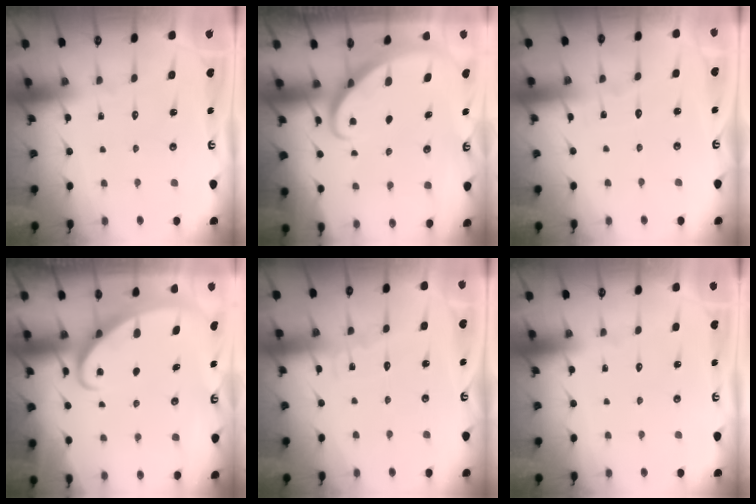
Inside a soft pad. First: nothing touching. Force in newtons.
{"total": 2.6, "press": 2.6, "slide": 0.3}
{"total": 2.6, "press": 2.6, "slide": 0.2}
{"total": 2.5, "press": 2.5, "slide": 0.3}
{"total": 5.1, "press": 5.1, "slide": 0.3}
{"total": 0.0}